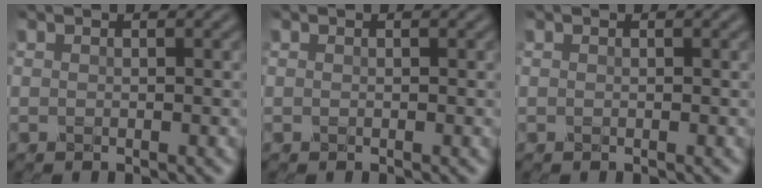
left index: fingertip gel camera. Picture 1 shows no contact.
{"total": 0.0}
{"total": 0.0}